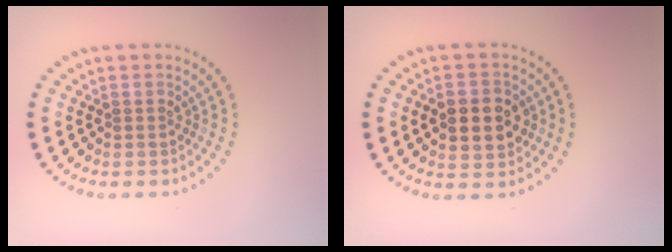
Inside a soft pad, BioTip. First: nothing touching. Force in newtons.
{"total": 4.6, "press": 4.6, "slide": 0.3}